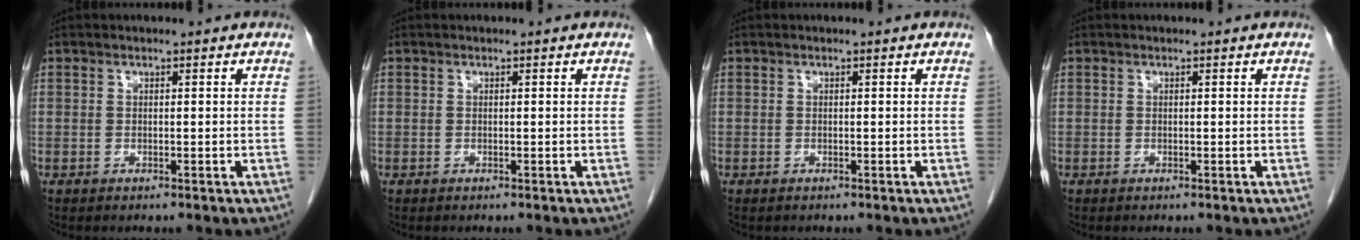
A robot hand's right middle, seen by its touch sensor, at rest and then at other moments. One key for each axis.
{"total": 0.0}
{"total": 0.0}
{"total": 0.0}